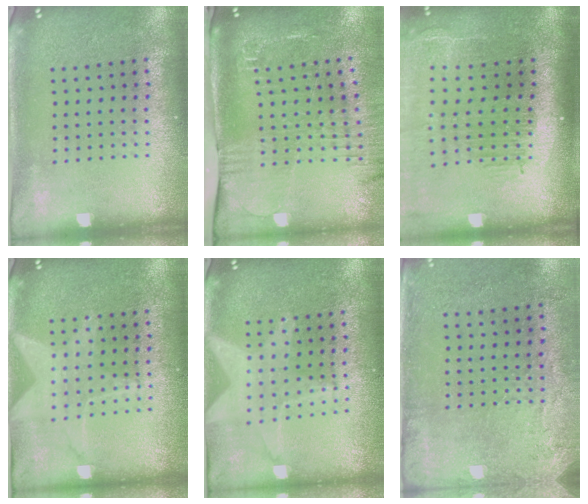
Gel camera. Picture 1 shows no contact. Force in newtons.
{"total": 2.6, "press": 2.1, "slide": 1.5}
{"total": 2.4, "press": 1.9, "slide": 1.4}
{"total": 1.5, "press": 1.5, "slide": 0.1}
{"total": 1.9, "press": 1.7, "slide": 0.9}
{"total": 2.8, "press": 2.3, "slide": 1.6}